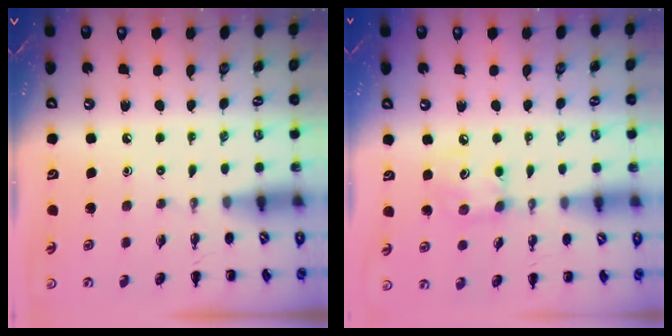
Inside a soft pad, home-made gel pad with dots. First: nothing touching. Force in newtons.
{"total": 6.0, "press": 6.0, "slide": 0.5}